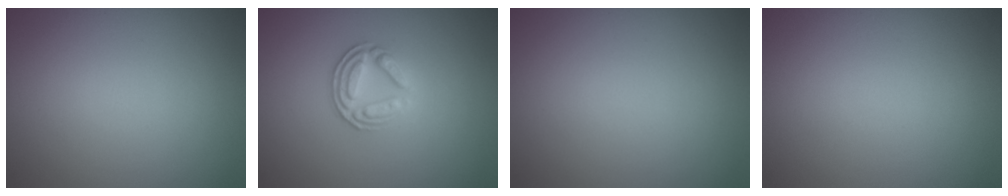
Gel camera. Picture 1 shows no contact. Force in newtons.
{"total": 3.4, "press": 2.7, "slide": 2.1}
{"total": 0.0}
{"total": 0.0}